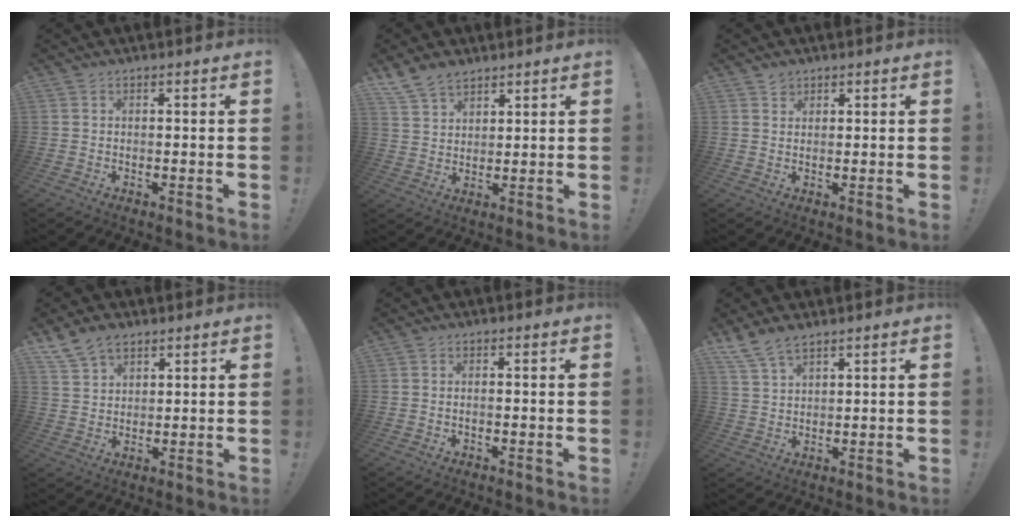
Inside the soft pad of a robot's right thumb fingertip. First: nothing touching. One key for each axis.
{"total": 7.7, "fx": 6.0, "fy": 4.2, "fz": 2.4, "tx": -0.055, "ty": -0.026, "tz": 0.121}
{"total": 1.6, "fx": 1.3, "fy": 0.9, "fz": 0.3, "tx": 0.006, "ty": -0.008, "tz": 0.022}
{"total": 7.6, "fx": 5.7, "fy": 4.4, "fz": 2.5, "tx": -0.048, "ty": -0.025, "tz": 0.112}
{"total": 0.9, "fx": -0.5, "fy": 0.1, "fz": 0.7, "tx": -0.018, "ty": 0.002, "tz": -0.009}
{"total": 6.7, "fx": 5.4, "fy": 2.5, "fz": 3.0, "tx": -0.069, "ty": -0.024, "tz": 0.106}